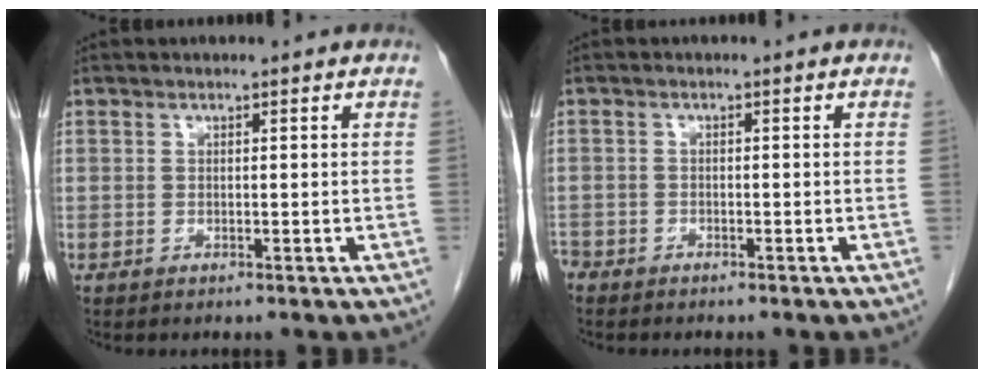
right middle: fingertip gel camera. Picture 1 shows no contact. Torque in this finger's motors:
{"motor_torque": [1.13, -1.01, 0.10, -0.06]}